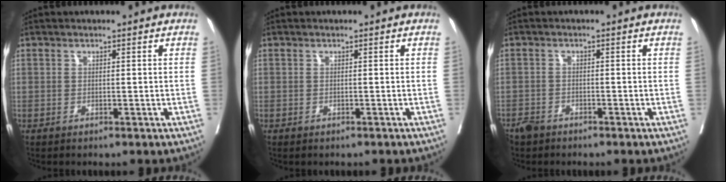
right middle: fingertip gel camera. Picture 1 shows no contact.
{"total": 0.8, "force": [-0.7, 0.4, 0.2], "torque": [-0.004, 0.000, -0.012]}
{"total": 2.2, "force": [-1.8, 1.2, 0.4], "torque": [-0.012, 0.002, -0.033]}